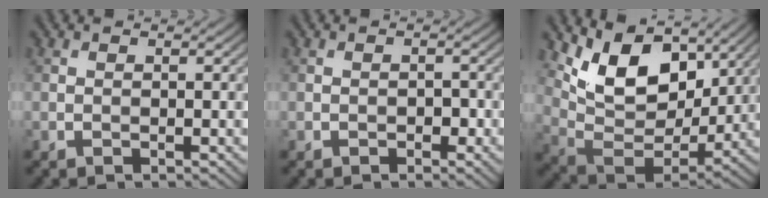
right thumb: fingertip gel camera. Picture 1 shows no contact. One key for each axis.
{"total": 1.3, "fx": -0.6, "fy": 0.8, "fz": 0.8, "tx": -0.009, "ty": -0.001, "tz": -0.011}
{"total": 11.4, "fx": 6.0, "fy": 6.3, "fz": 7.3, "tx": -0.154, "ty": -0.012, "tz": 0.114}